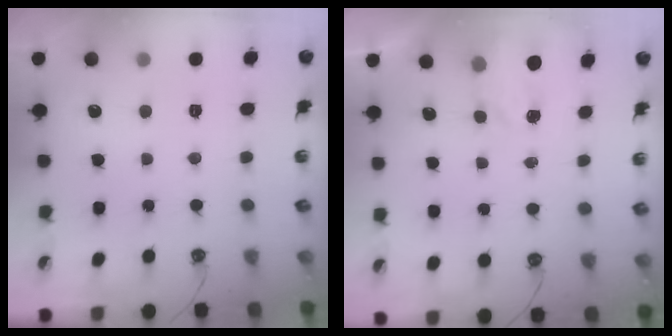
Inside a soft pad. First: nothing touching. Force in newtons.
{"total": 2.7, "press": 2.7, "slide": 0.4}